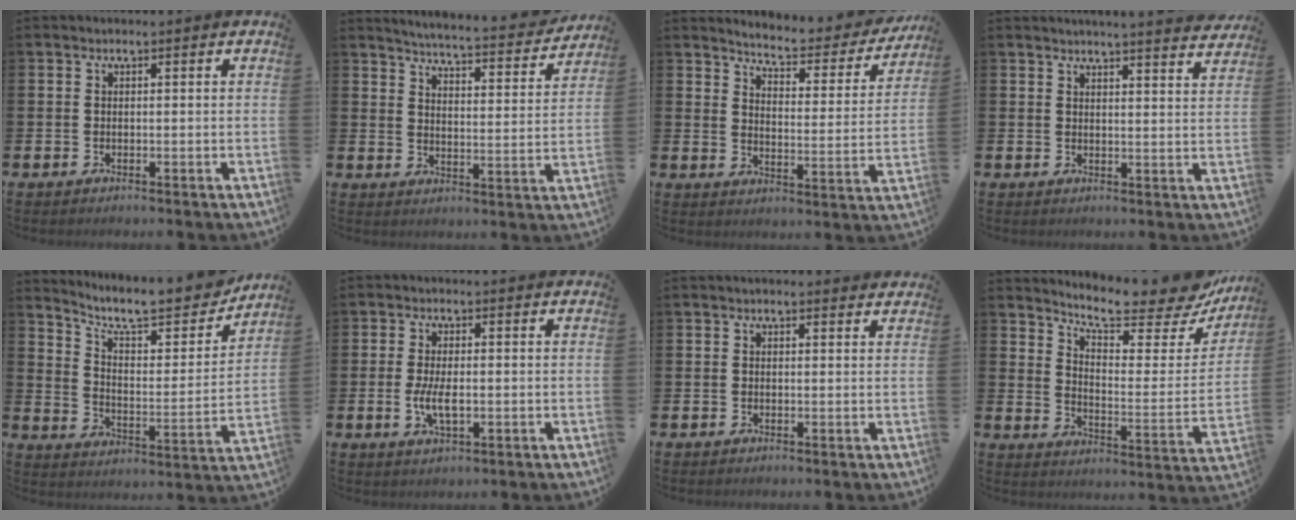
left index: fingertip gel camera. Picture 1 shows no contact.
{"total": 5.1, "force": [5.0, 0.1, 1.2], "torque": [-0.041, -0.042, 0.081]}
{"total": 4.8, "force": [4.6, 0.7, 1.0], "torque": [-0.044, -0.040, 0.073]}
{"total": 3.9, "force": [3.9, -0.6, 0.3], "torque": [-0.007, -0.027, 0.068]}
{"total": 9.8, "force": [8.6, 2.3, 3.9], "torque": [-0.102, -0.063, 0.148]}
{"total": 3.9, "force": [-0.4, 1.7, 3.5], "torque": [-0.072, 0.001, -0.010]}
{"total": 1.1, "force": [1.1, 0.2, 0.2], "torque": [0.002, 0.000, 0.018]}
{"total": 9.5, "force": [8.8, 1.8, 3.2], "torque": [-0.072, -0.073, 0.149]}